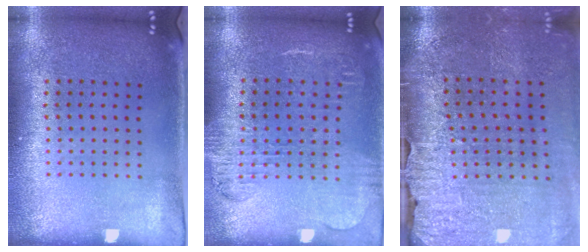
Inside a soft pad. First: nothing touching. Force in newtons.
{"total": 1.7, "press": 1.5, "slide": 0.8}
{"total": 3.7, "press": 3.4, "slide": 1.4}